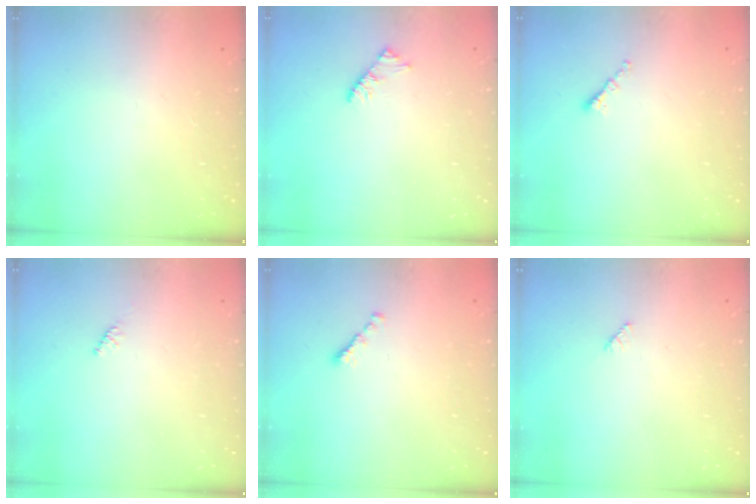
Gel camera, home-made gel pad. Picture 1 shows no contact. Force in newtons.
{"total": 3.3, "press": 3.2, "slide": 0.6}
{"total": 1.4, "press": 1.3, "slide": 0.5}
{"total": 1.6, "press": 1.5, "slide": 0.4}
{"total": 1.5, "press": 1.4, "slide": 0.5}
{"total": 1.9, "press": 1.9, "slide": 0.3}